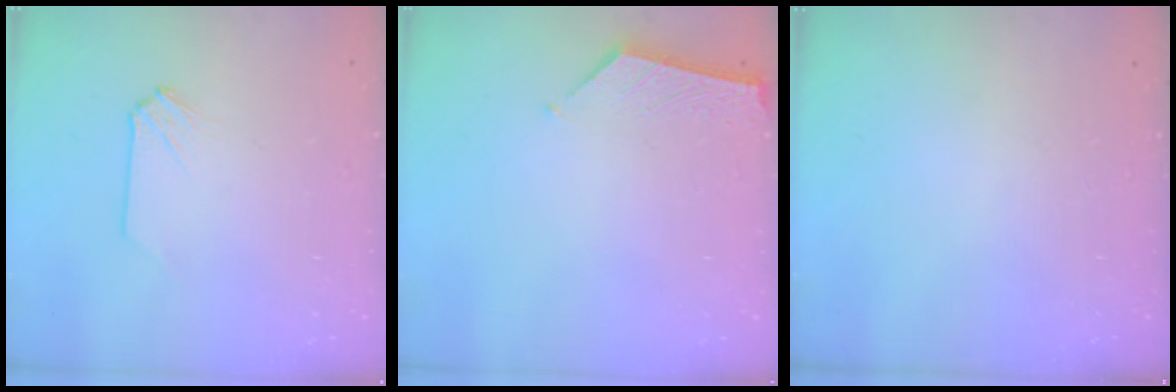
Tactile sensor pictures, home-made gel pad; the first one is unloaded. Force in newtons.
{"total": 3.8, "press": 3.7, "slide": 0.6}
{"total": 0.0}